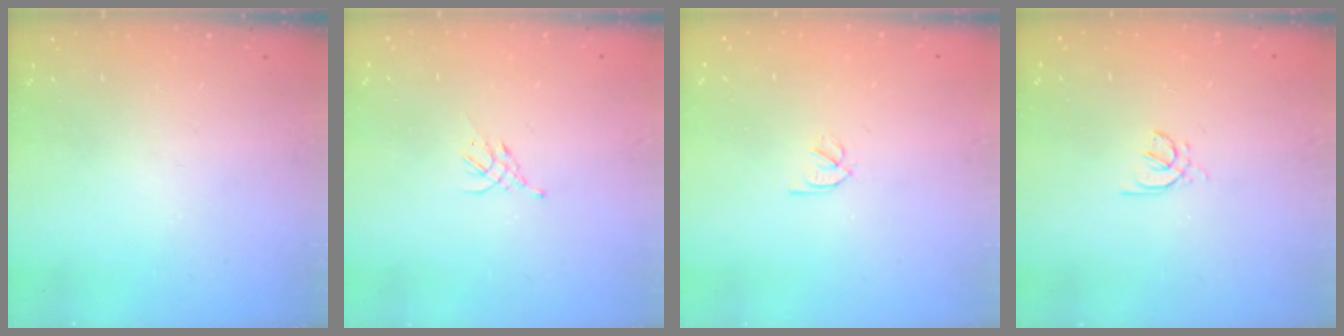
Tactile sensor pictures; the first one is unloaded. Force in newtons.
{"total": 1.9, "press": 1.8, "slide": 0.5}
{"total": 1.8, "press": 1.7, "slide": 0.5}
{"total": 2.0, "press": 1.9, "slide": 0.5}